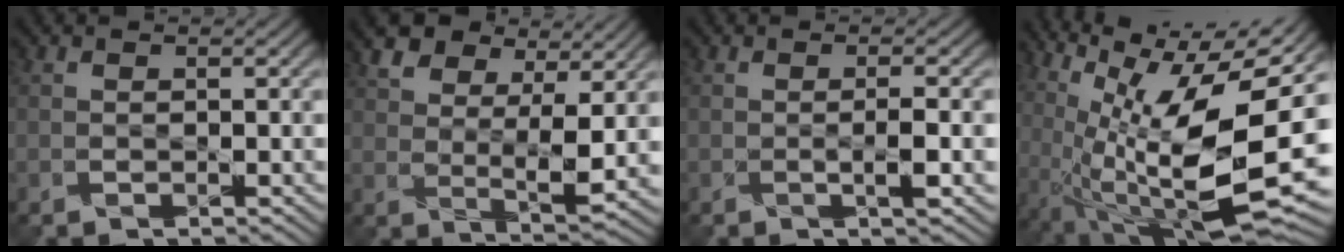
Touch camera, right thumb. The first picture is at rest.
{"total": 9.4, "force": [5.8, 4.0, 6.2], "torque": [-0.142, 0.012, 0.115]}
{"total": 2.5, "force": [-0.5, 0.0, 2.4], "torque": [-0.041, 0.006, -0.005]}
{"total": 16.6, "force": [1.9, 4.6, 15.8], "torque": [-0.276, 0.007, 0.052]}